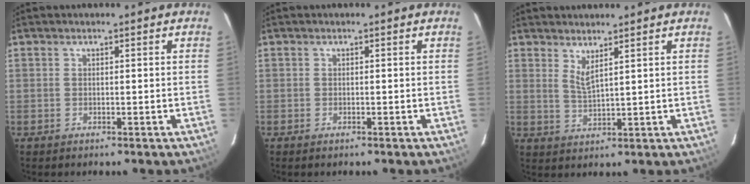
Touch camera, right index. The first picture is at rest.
{"total": 0.0}
{"total": 3.1, "force": [2.3, 0.1, 2.2], "torque": [-0.042, -0.008, 0.040]}